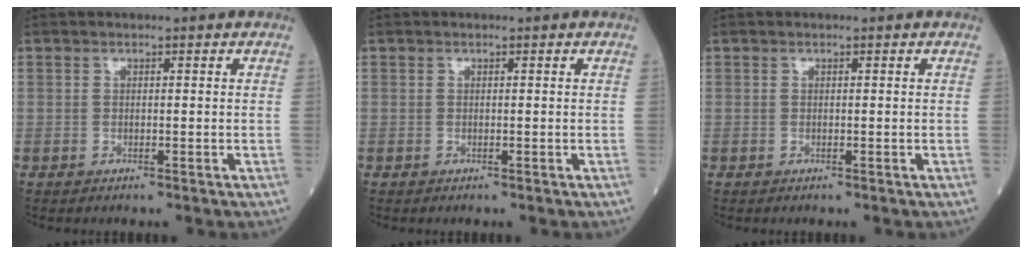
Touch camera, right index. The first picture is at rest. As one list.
[{"total": 0.0}, {"total": 0.0}]